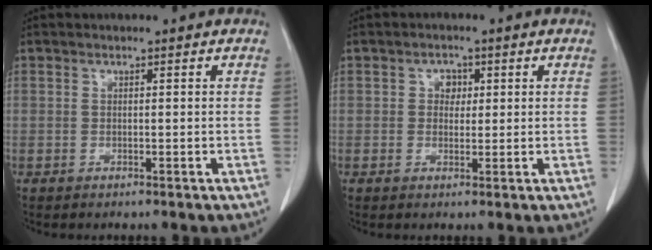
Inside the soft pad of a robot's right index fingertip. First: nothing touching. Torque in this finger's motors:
{"motor_torque": [0.31, 0.07, 0.00, 0.01]}